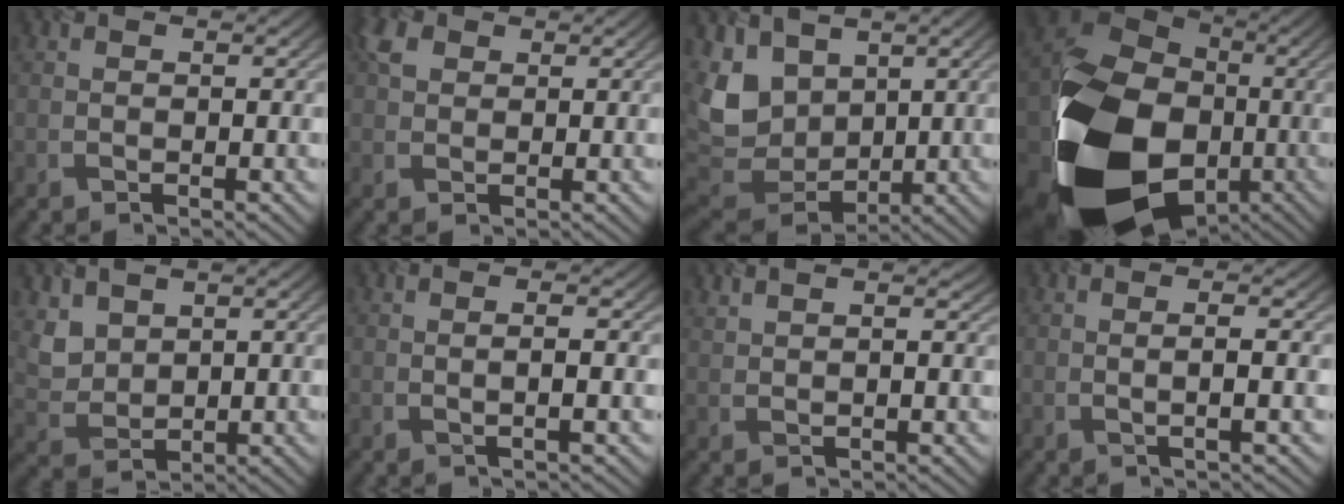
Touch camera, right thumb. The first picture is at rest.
{"total": 3.0, "force": [1.2, 2.3, 1.5], "torque": [-0.039, 0.007, 0.018]}
{"total": 11.0, "force": [3.3, 8.2, 6.5], "torque": [-0.193, -0.010, 0.072]}
{"total": 21.3, "force": [-6.9, 15.9, 12.4], "torque": [-0.298, -0.043, -0.118]}
{"total": 4.3, "force": [2.5, 2.9, 1.9], "torque": [-0.057, -0.010, 0.056]}
{"total": 1.9, "force": [0.0, 0.2, 1.9], "torque": [-0.037, 0.002, -0.006]}
{"total": 1.8, "force": [1.5, 0.3, 1.0], "torque": [-0.024, 0.001, 0.029]}
{"total": 2.3, "force": [0.0, 0.3, 2.3], "torque": [-0.041, 0.004, -0.007]}